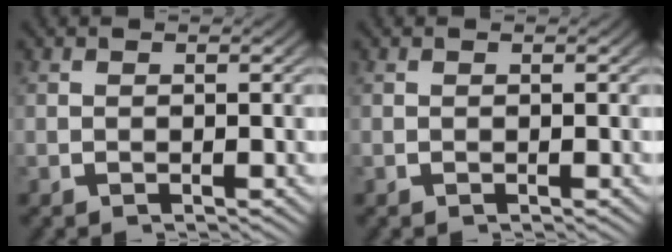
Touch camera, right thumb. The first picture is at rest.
{"total": 0.0}